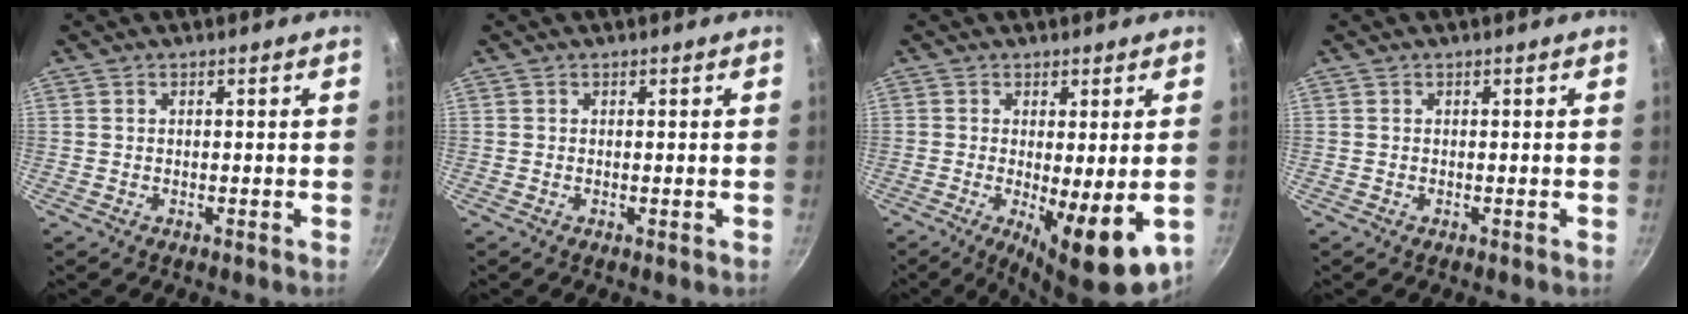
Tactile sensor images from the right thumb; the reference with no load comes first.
{"total": 0.0}
{"total": 10.6, "force": [-2.4, 2.8, 10.0], "torque": [-0.139, -0.015, -0.024]}
{"total": 0.0}